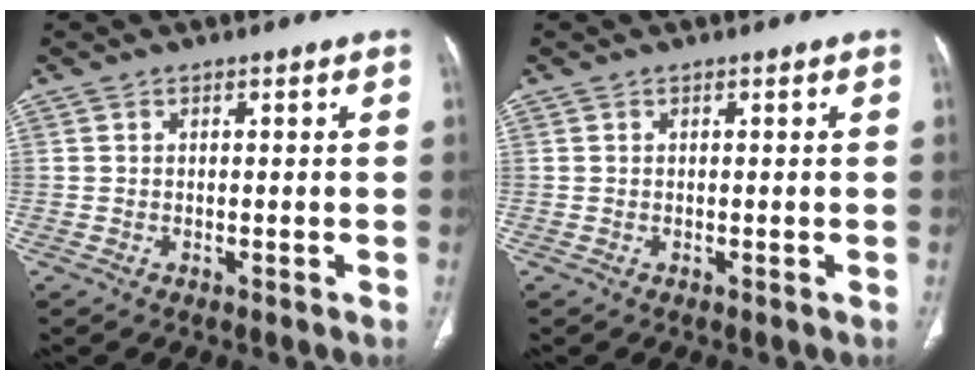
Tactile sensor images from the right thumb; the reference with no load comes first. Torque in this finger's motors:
{"motor_torque": [-0.16, -0.02, -0.12, 0.12, -0.01]}